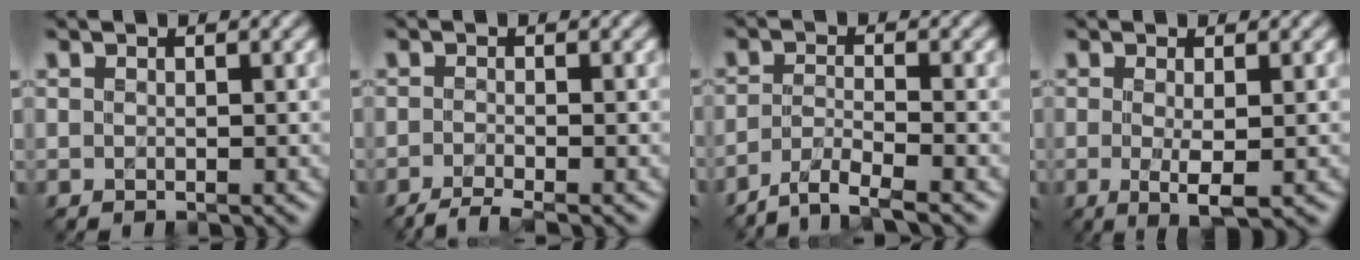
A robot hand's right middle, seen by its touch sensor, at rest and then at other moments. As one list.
[{"total": 2.4, "force": [-1.8, 0.3, 1.6], "torque": [-0.025, -0.006, -0.045]}, {"total": 4.0, "force": [-3.1, 0.6, 2.3], "torque": [-0.042, -0.003, -0.065]}, {"total": 2.7, "force": [-0.4, 0.3, 2.6], "torque": [-0.051, -0.009, -0.005]}]